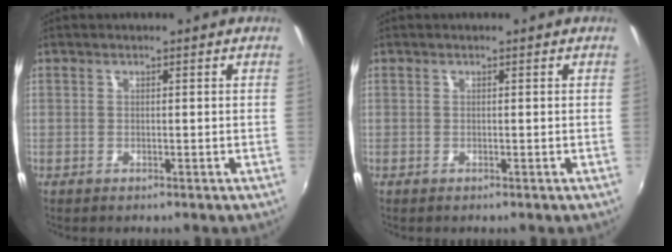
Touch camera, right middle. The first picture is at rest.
{"total": 0.0}